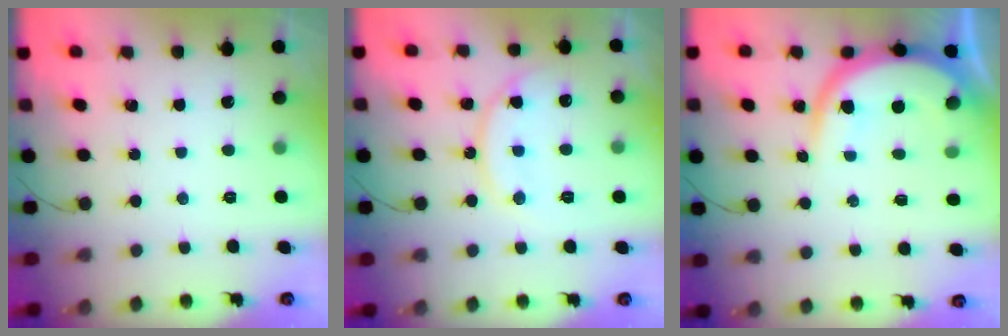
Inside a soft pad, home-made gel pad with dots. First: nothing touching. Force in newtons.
{"total": 13.0, "press": 13.0, "slide": 0.9}
{"total": 9.6, "press": 9.6, "slide": 1.1}